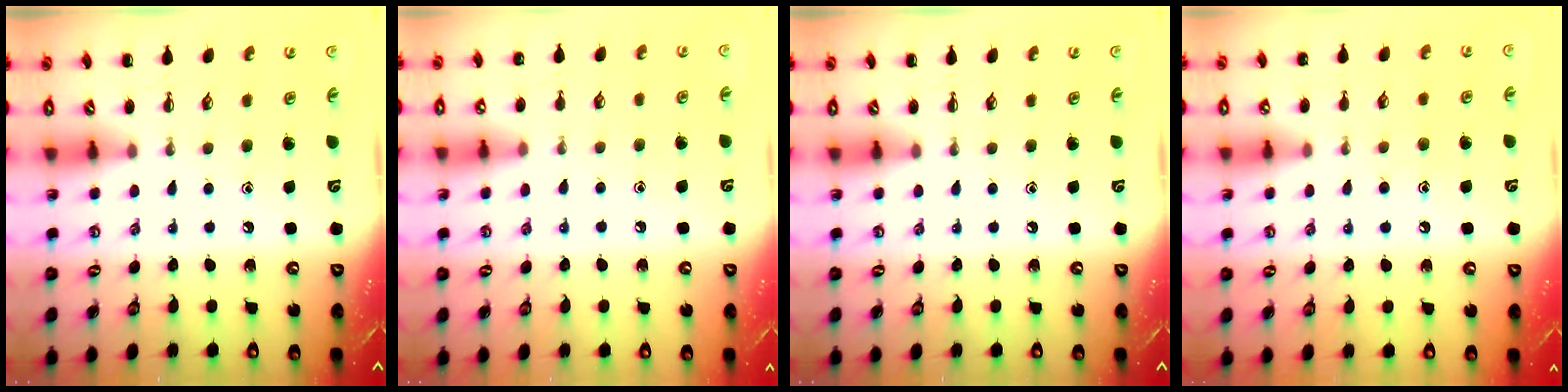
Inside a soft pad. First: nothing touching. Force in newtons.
{"total": 7.4, "press": 7.0, "slide": 2.2}
{"total": 0.0}
{"total": 6.5, "press": 6.3, "slide": 1.2}